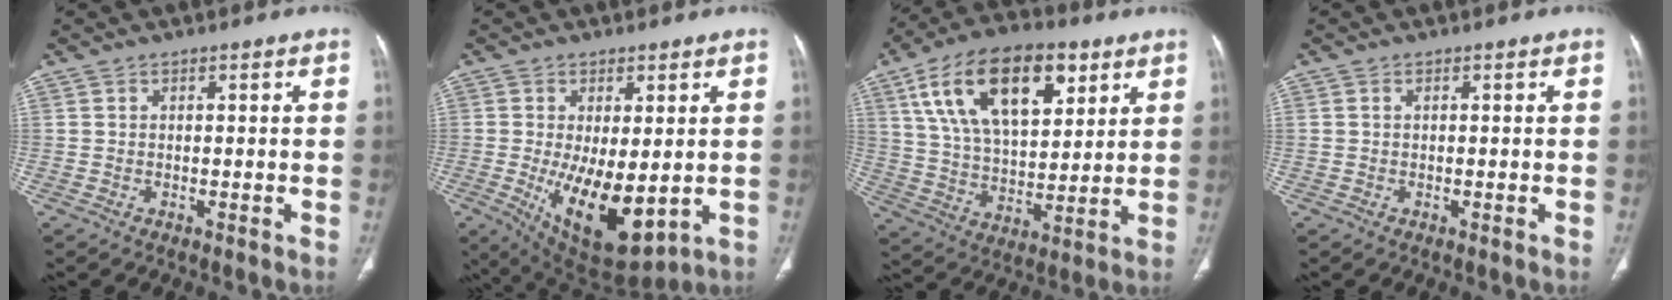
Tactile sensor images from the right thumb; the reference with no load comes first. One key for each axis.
{"total": 13.7, "fx": -2.0, "fy": 6.1, "fz": 12.1, "tx": -0.190, "ty": -0.030, "tz": -0.007}
{"total": 22.5, "fx": 10.1, "fy": 11.7, "fz": 16.5, "tx": -0.262, "ty": -0.019, "tz": 0.180}
{"total": 0.6, "fx": 0.2, "fy": 0.3, "fz": 0.4, "tx": -0.010, "ty": 0.004, "tz": 0.004}